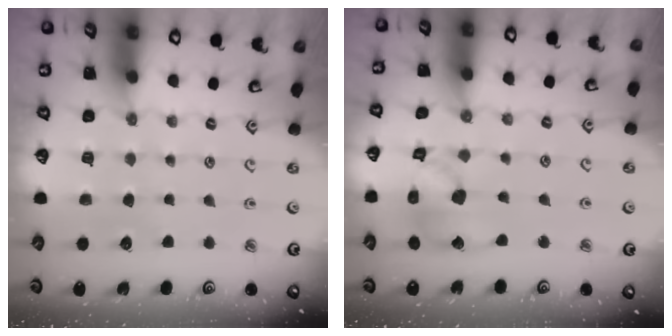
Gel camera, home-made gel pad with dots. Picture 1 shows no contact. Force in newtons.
{"total": 13.4, "press": 13.3, "slide": 1.9}